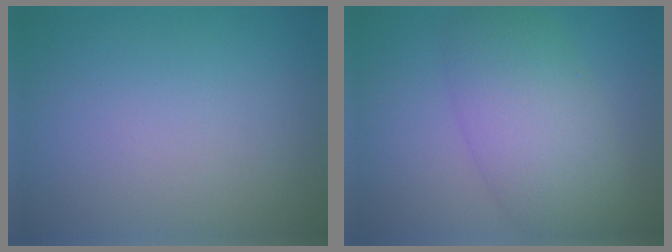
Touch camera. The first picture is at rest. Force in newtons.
{"total": 6.4, "press": 6.4, "slide": 0.3}